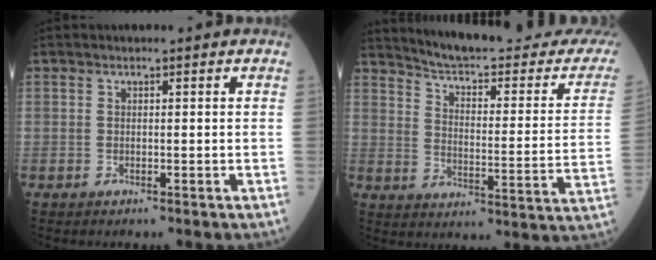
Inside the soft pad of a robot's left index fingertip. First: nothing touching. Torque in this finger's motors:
{"motor_torque": [0.68, -0.89, 0.08, 0.01]}